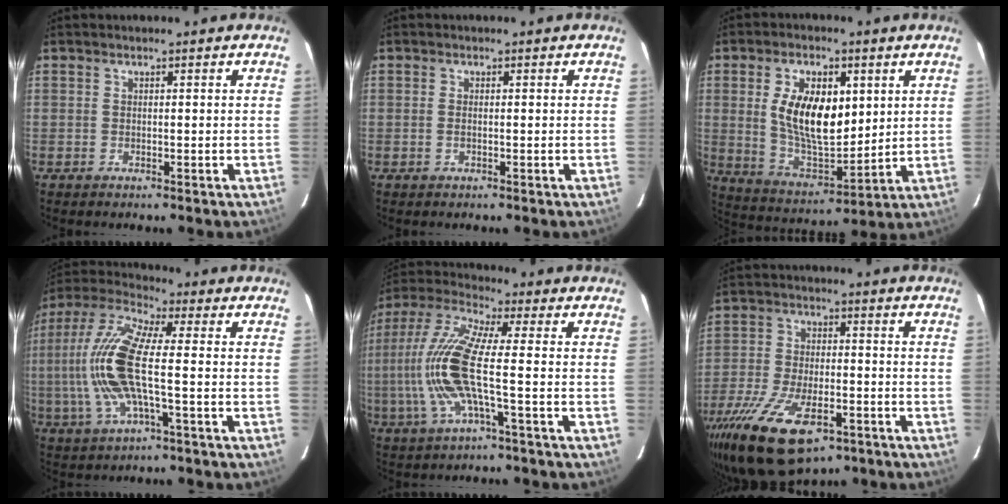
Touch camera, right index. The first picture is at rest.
{"total": 0.8, "force": [-0.2, 0.2, 0.8], "torque": [-0.018, 0.001, -0.005]}
{"total": 14.2, "force": [3.3, 7.1, 11.9], "torque": [-0.225, -0.001, 0.072]}
{"total": 15.1, "force": [-1.2, 3.7, 14.6], "torque": [-0.309, 0.004, -0.029]}
{"total": 13.9, "force": [-2.1, 1.4, 13.7], "torque": [-0.288, -0.001, -0.043]}
{"total": 19.5, "force": [-11.5, 8.7, 13.1], "torque": [-0.284, -0.046, -0.195]}